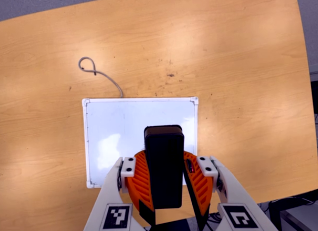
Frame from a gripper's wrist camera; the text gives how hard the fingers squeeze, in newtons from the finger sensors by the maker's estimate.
{"total": 10.1, "left": 10.0, "right": 10.2}